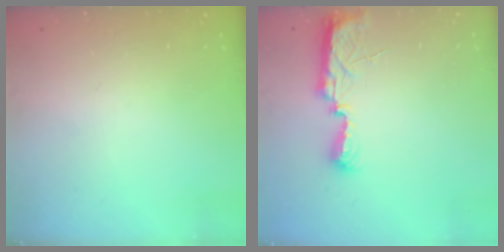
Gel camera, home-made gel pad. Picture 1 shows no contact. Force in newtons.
{"total": 8.1, "press": 8.0, "slide": 1.2}